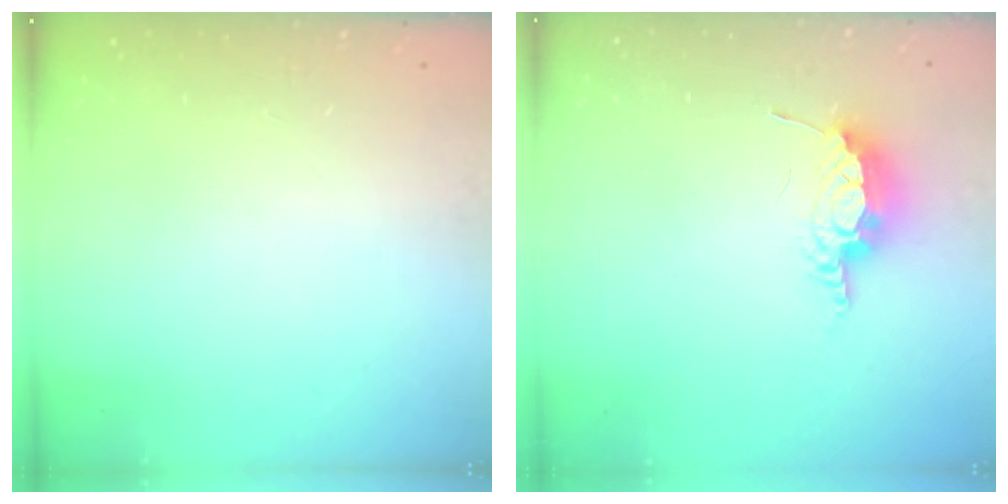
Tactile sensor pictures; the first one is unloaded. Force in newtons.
{"total": 8.2, "press": 8.2, "slide": 0.8}